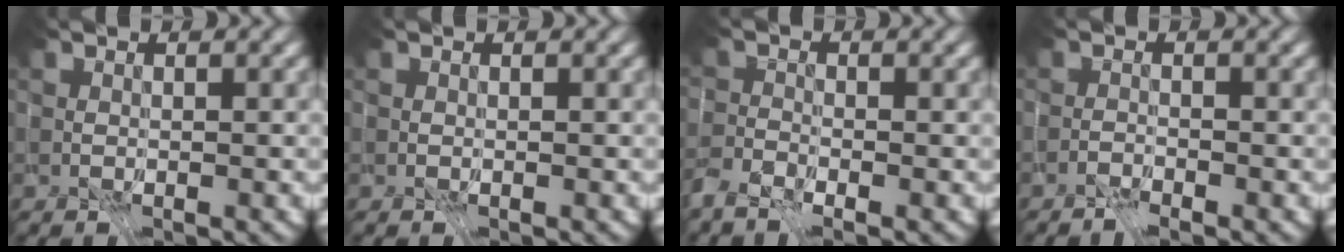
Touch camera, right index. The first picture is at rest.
{"total": 0.0}
{"total": 3.8, "force": [-3.7, 0.1, 1.0], "torque": [0.000, -0.011, -0.066]}
{"total": 2.4, "force": [-2.2, -0.9, -0.3], "torque": [0.037, -0.010, -0.044]}